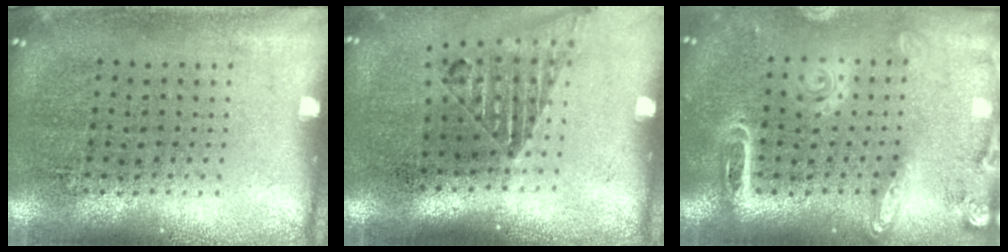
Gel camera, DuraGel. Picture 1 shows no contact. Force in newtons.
{"total": 1.2, "press": 1.1, "slide": 0.4}
{"total": 2.0, "press": 1.8, "slide": 1.1}